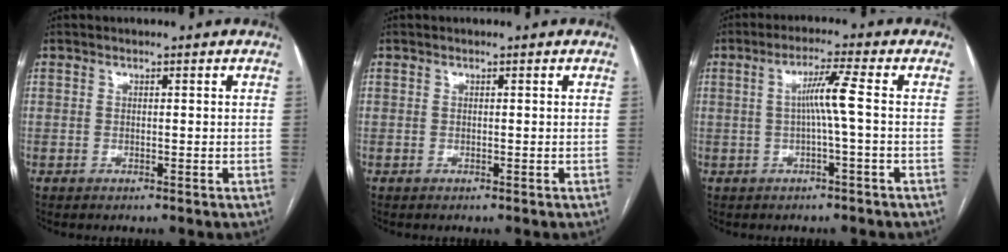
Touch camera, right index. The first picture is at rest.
{"total": 0.0}
{"total": 4.8, "force": [-0.1, -0.9, 4.7], "torque": [-0.083, 0.010, 0.001]}